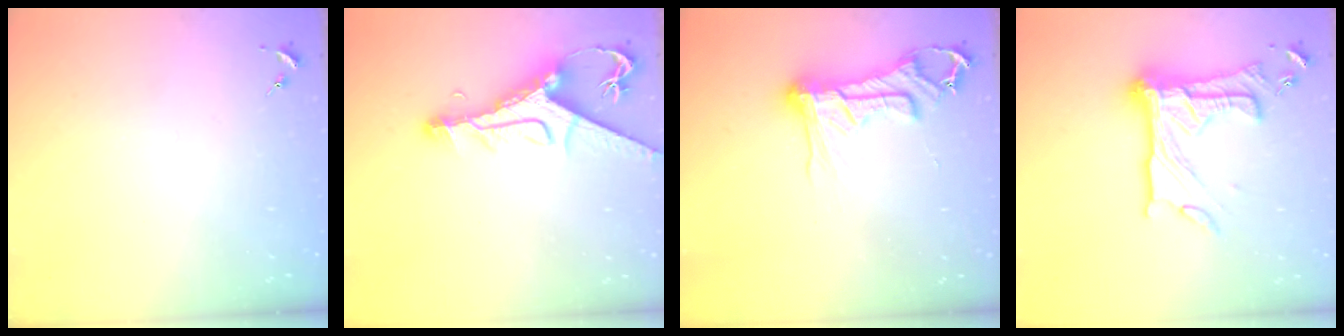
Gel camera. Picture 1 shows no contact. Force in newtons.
{"total": 12.4, "press": 12.4, "slide": 1.3}
{"total": 14.0, "press": 13.9, "slide": 1.3}
{"total": 23.4, "press": 23.2, "slide": 2.4}